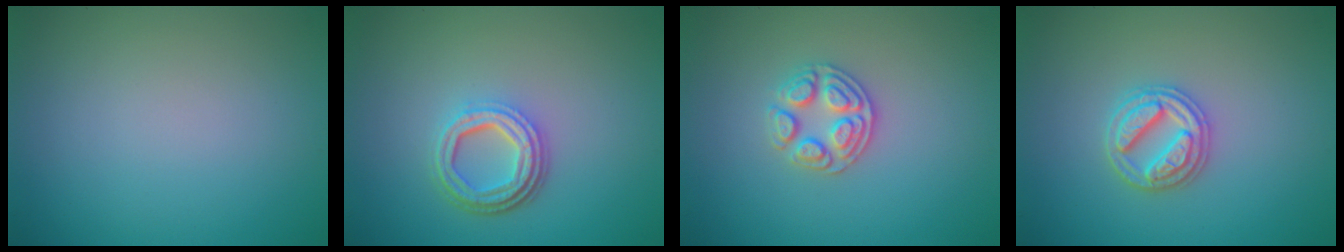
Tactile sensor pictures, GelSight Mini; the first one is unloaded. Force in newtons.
{"total": 4.2, "press": 3.2, "slide": 2.8}
{"total": 2.9, "press": 2.7, "slide": 1.0}
{"total": 3.1, "press": 3.1, "slide": 0.4}